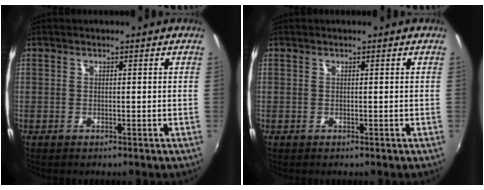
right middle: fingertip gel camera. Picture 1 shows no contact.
{"total": 0.0}